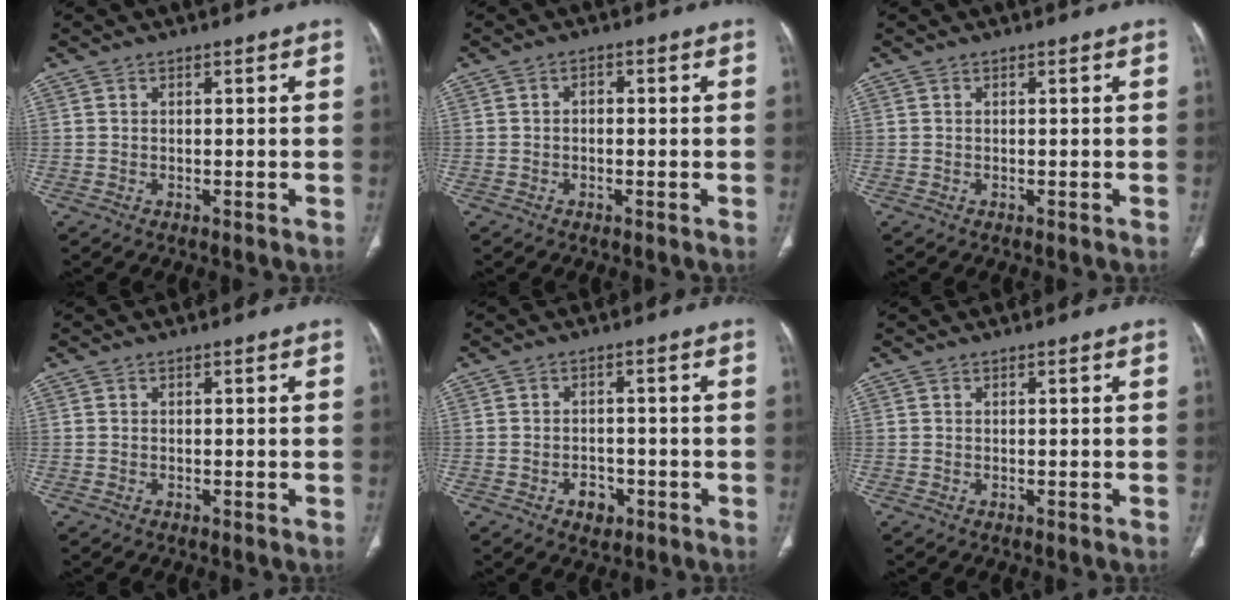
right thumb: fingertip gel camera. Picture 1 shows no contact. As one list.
[{"total": 1.3, "force": [-0.2, 0.9, 0.9], "torque": [-0.010, 0.006, -0.006]}, {"total": 0.0}, {"total": 0.0}, {"total": 3.7, "force": [-1.6, 2.7, 1.9], "torque": [-0.013, 0.010, -0.019]}, {"total": 0.0}]